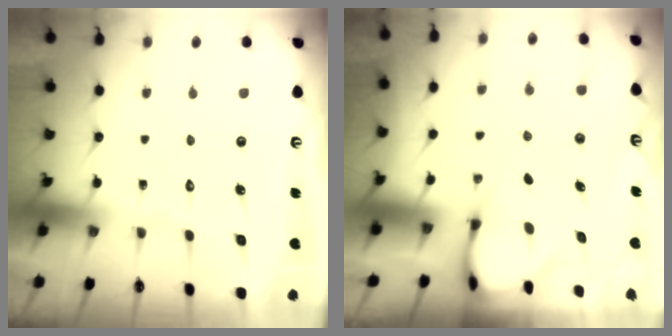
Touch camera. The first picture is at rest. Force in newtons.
{"total": 3.6, "press": 3.6, "slide": 0.2}